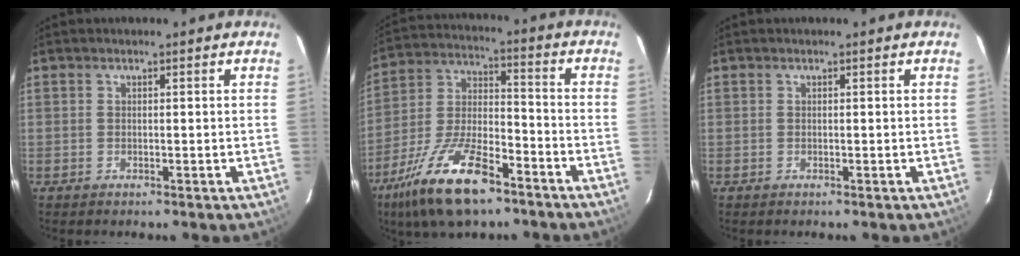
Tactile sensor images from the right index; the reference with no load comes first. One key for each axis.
{"total": 18.1, "fx": -11.6, "fy": 6.6, "fz": 12.2, "tx": -0.255, "ty": -0.017, "tz": -0.212}
{"total": 0.0}